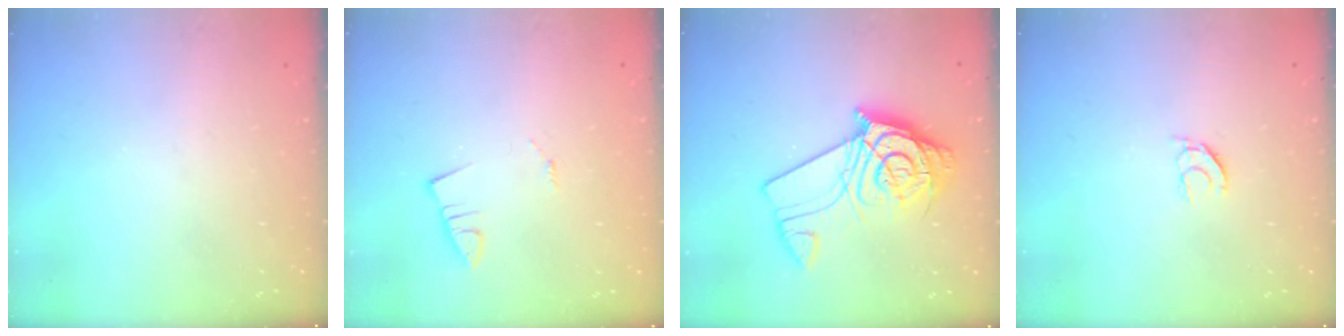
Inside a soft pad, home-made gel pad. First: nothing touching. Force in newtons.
{"total": 1.3, "press": 1.3, "slide": 0.1}
{"total": 13.5, "press": 13.4, "slide": 1.4}
{"total": 5.5, "press": 5.5, "slide": 0.3}